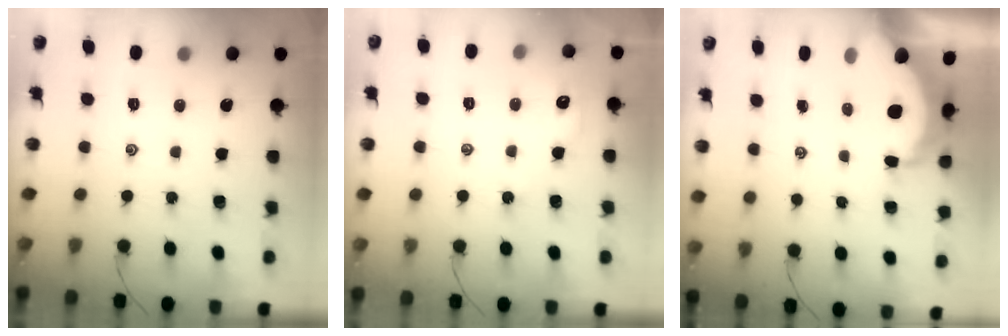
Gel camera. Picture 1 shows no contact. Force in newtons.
{"total": 1.8, "press": 1.8, "slide": 0.3}
{"total": 8.8, "press": 8.7, "slide": 1.0}